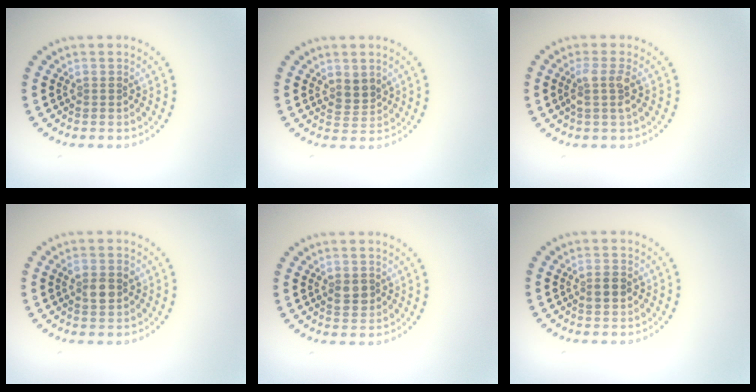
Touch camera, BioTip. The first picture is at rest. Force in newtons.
{"total": 1.9, "press": 1.6, "slide": 1.1}
{"total": 2.1, "press": 1.7, "slide": 1.3}
{"total": 2.5, "press": 2.5, "slide": 0.2}
{"total": 1.8, "press": 1.8, "slide": 0.2}
{"total": 1.7, "press": 1.7, "slide": 0.2}